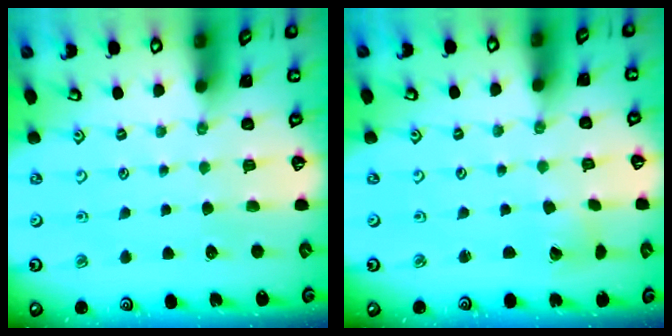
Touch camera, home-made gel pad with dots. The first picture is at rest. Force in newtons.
{"total": 1.9, "press": 1.9, "slide": 0.2}